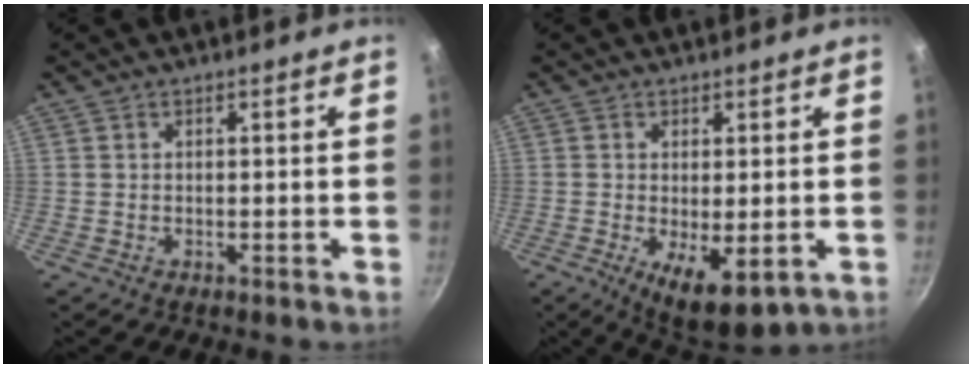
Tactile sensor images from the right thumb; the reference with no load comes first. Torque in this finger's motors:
{"motor_torque": [-0.02, 0.36, 1.02, -0.41, 0.14]}